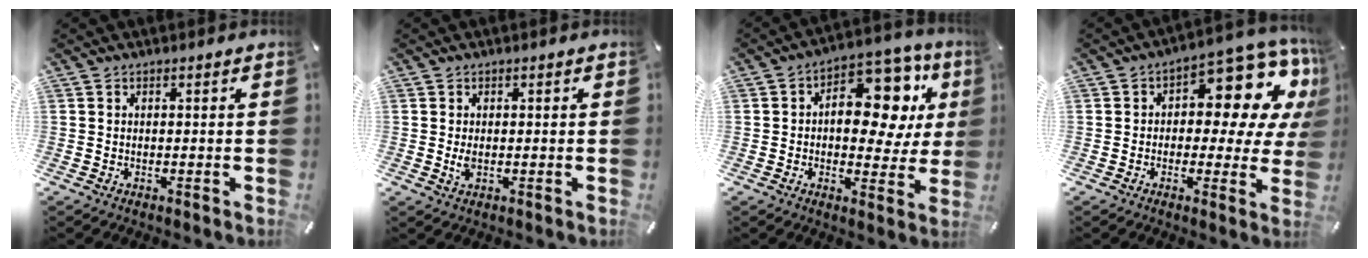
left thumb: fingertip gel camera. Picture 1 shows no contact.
{"total": 2.0, "force": [-0.1, 1.2, 1.6], "torque": [-0.038, -0.003, -0.005]}
{"total": 17.0, "force": [5.0, 10.3, 12.6], "torque": [-0.159, -0.036, 0.083]}
{"total": 12.9, "force": [5.8, 6.9, 9.2], "torque": [-0.107, -0.057, 0.095]}